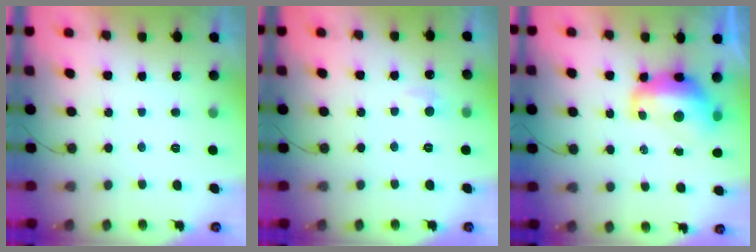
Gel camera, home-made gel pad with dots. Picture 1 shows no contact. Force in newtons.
{"total": 5.6, "press": 5.5, "slide": 0.7}
{"total": 12.4, "press": 12.4, "slide": 1.1}